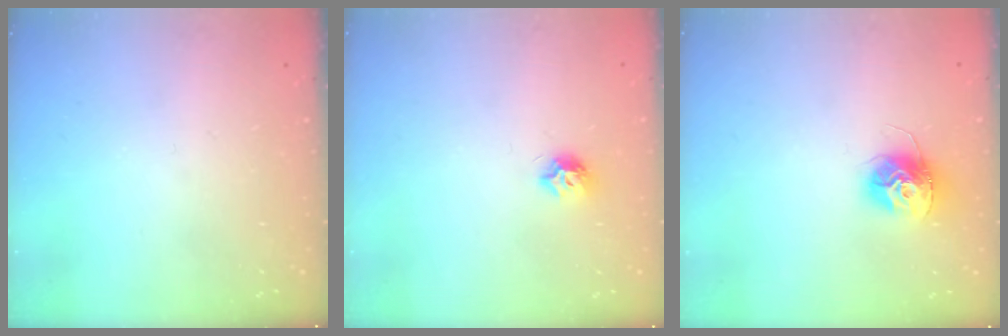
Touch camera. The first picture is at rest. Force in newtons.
{"total": 7.1, "press": 7.1, "slide": 0.8}
{"total": 12.1, "press": 12.1, "slide": 1.1}